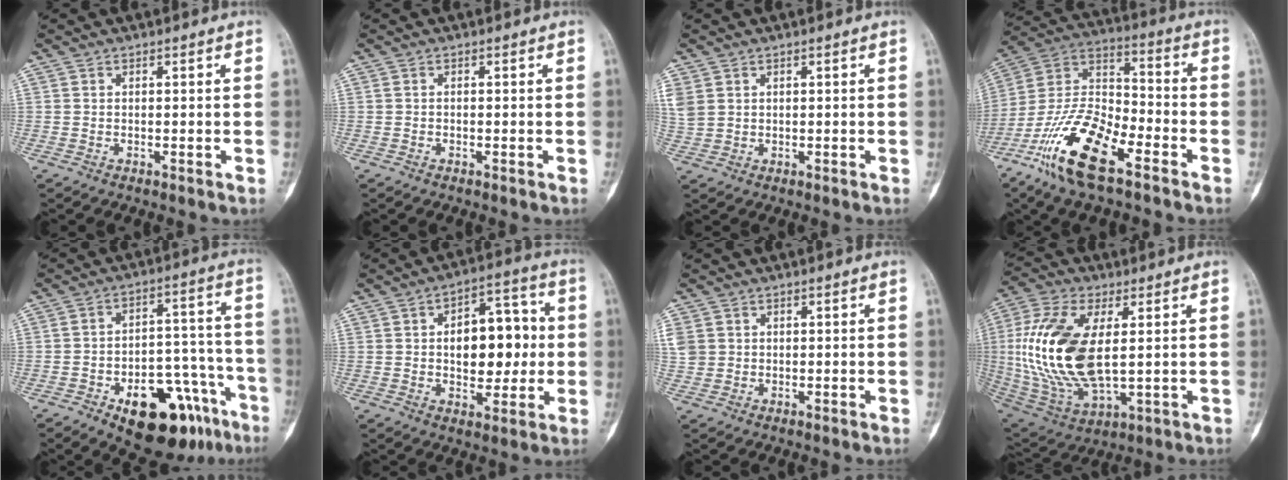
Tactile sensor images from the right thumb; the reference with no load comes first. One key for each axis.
{"total": 0.0}
{"total": 4.8, "fx": 1.7, "fy": 3.8, "fz": 2.4, "tx": -0.066, "ty": 0.007, "tz": 0.046}
{"total": 18.4, "fx": -10.4, "fy": 7.0, "fz": 13.5, "tx": -0.261, "ty": 0.056, "tz": -0.200}
{"total": 19.6, "fx": -10.7, "fy": 9.5, "fz": 13.3, "tx": -0.124, "ty": 0.085, "tz": -0.146}
{"total": 13.8, "fx": 0.8, "fy": 8.2, "fz": 11.1, "tx": -0.118, "ty": 0.021, "tz": 0.011}
{"total": 5.6, "fx": 1.2, "fy": 5.0, "fz": 2.4, "tx": -0.062, "ty": 0.010, "tz": 0.032}
{"total": 20.7, "fx": 1.8, "fy": 10.3, "fz": 17.8, "tx": -0.381, "ty": -0.014, "tz": 0.044}